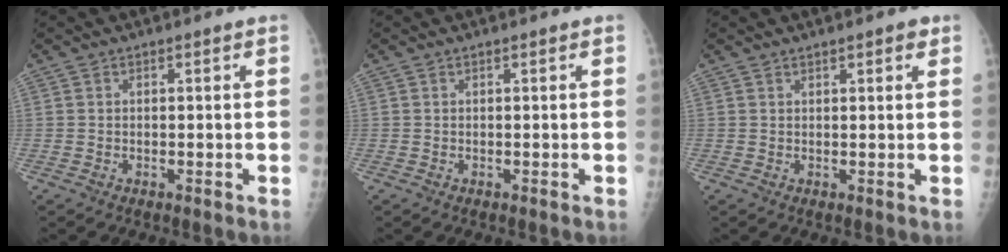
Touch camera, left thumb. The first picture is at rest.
{"total": 0.0}
{"total": 2.1, "force": [1.4, 0.7, 1.4], "torque": [-0.012, -0.004, 0.017]}